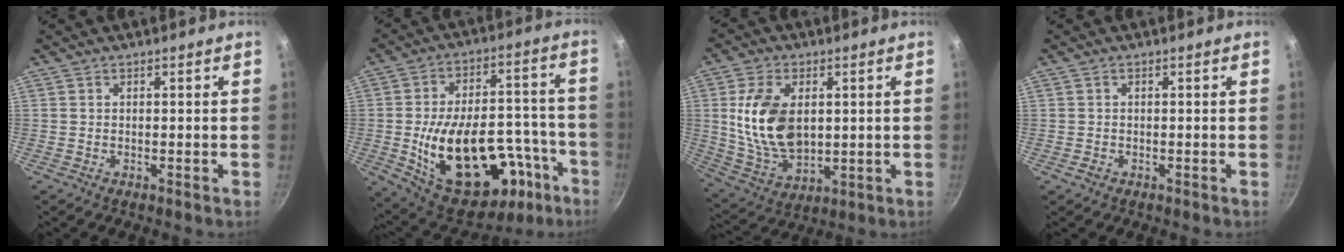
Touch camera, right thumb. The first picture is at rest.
{"total": 29.4, "force": [-10.1, 16.6, 22.1], "torque": [-0.303, 0.052, -0.120]}
{"total": 14.9, "force": [2.1, 9.5, 11.3], "torque": [-0.193, -0.019, 0.050]}
{"total": 1.0, "force": [-0.4, 0.8, 0.4], "torque": [-0.004, 0.002, -0.006]}